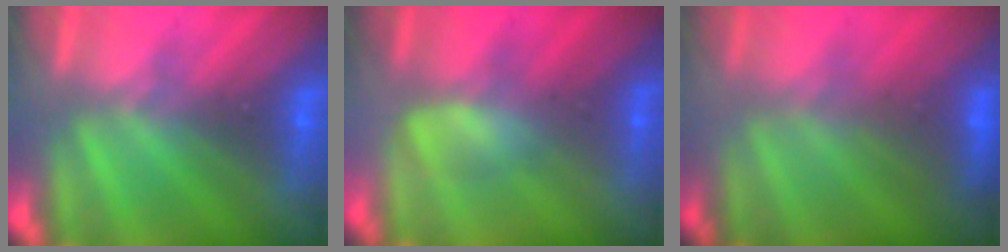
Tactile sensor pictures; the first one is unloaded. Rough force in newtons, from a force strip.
{"total": 2.7}
{"total": 2.7}